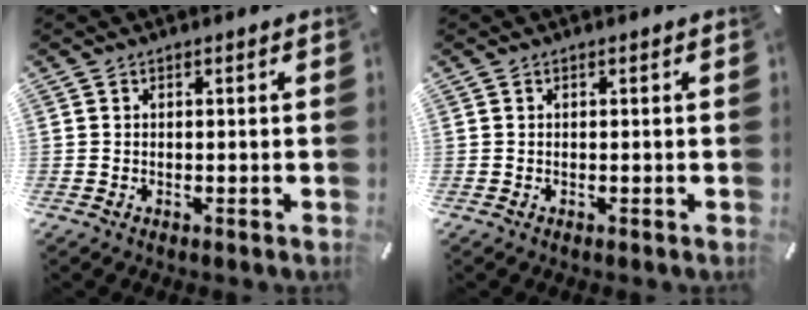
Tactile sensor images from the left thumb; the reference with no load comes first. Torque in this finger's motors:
{"motor_torque": [0.00, 0.00, 0.00, 0.00, 0.00]}